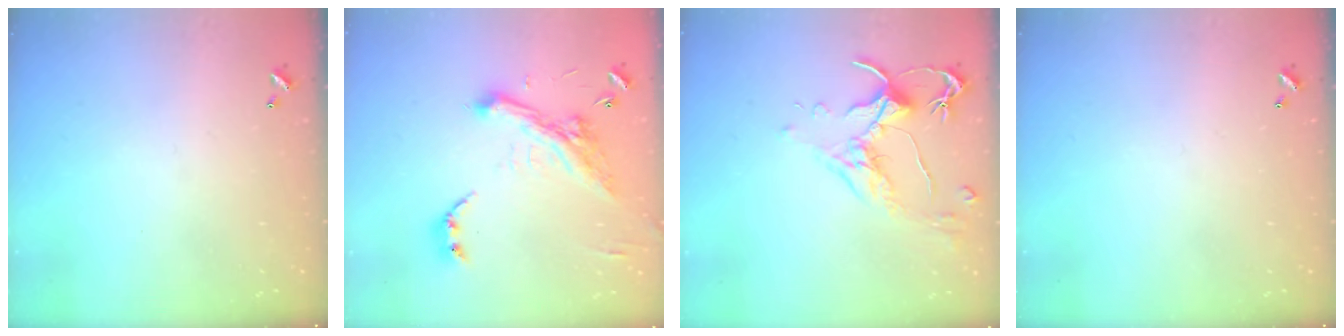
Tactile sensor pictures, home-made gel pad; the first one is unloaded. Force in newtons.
{"total": 6.6, "press": 6.3, "slide": 1.8}
{"total": 1.5, "press": 1.4, "slide": 0.6}
{"total": 0.0}